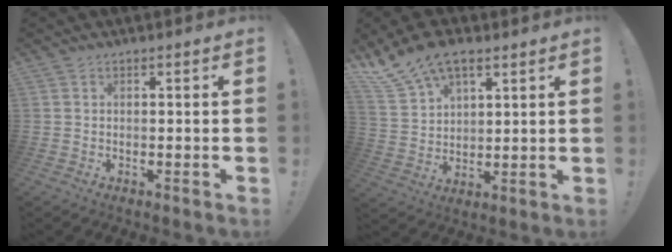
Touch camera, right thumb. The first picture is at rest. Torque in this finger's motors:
{"motor_torque": [-0.02, 1.67, 0.21, 0.05, 0.33]}